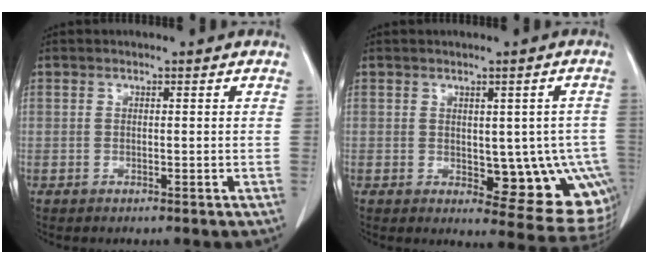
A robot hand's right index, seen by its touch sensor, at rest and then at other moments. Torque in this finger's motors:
{"motor_torque": [0.27, 0.10, 0.14, 0.02]}